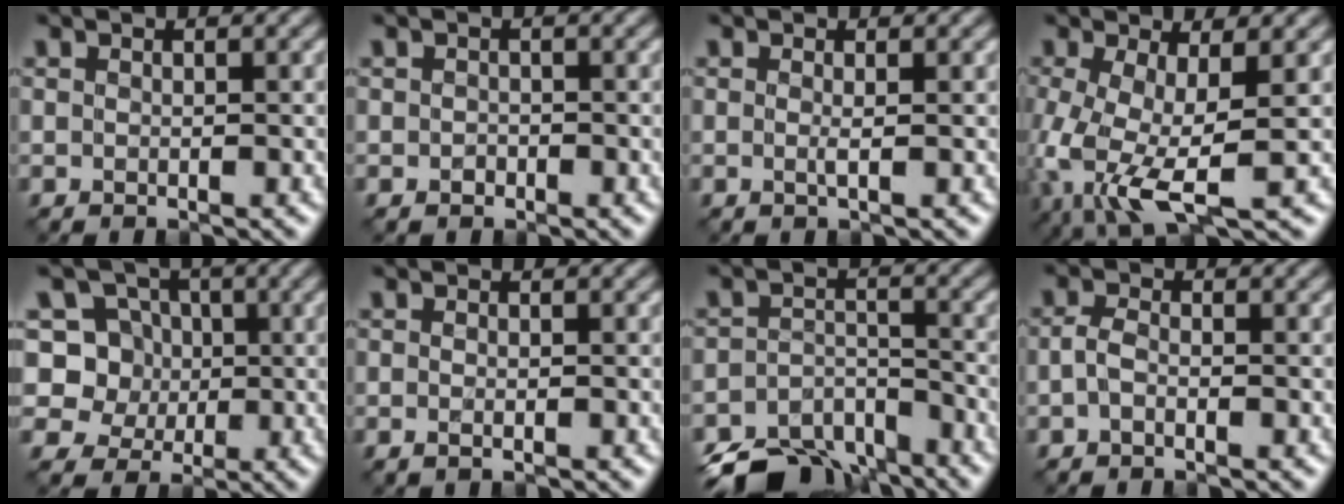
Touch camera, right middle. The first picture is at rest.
{"total": 0.7, "force": [-0.3, 0.6, 0.2], "torque": [-0.004, -0.007, -0.006]}
{"total": 0.7, "force": [-0.1, 0.0, 0.7], "torque": [-0.018, -0.005, -0.003]}
{"total": 7.5, "force": [-2.1, 2.8, 6.7], "torque": [-0.161, -0.022, -0.039]}
{"total": 5.6, "force": [1.3, 5.1, 2.0], "torque": [-0.027, 0.007, 0.010]}
{"total": 0.8, "force": [-0.5, 0.2, 0.6], "torque": [-0.017, -0.006, -0.007]}
{"total": 8.8, "force": [-7.5, 3.6, 2.7], "torque": [-0.041, -0.019, -0.116]}
{"total": 1.4, "force": [-0.7, 0.6, 1.1], "torque": [-0.028, -0.001, -0.016]}